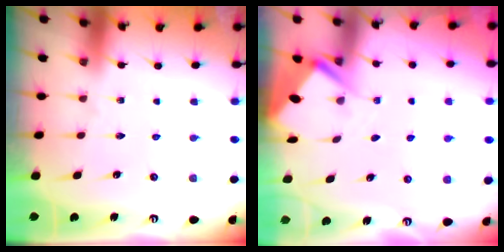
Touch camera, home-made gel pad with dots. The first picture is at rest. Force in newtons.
{"total": 2.9, "press": 2.9, "slide": 0.4}